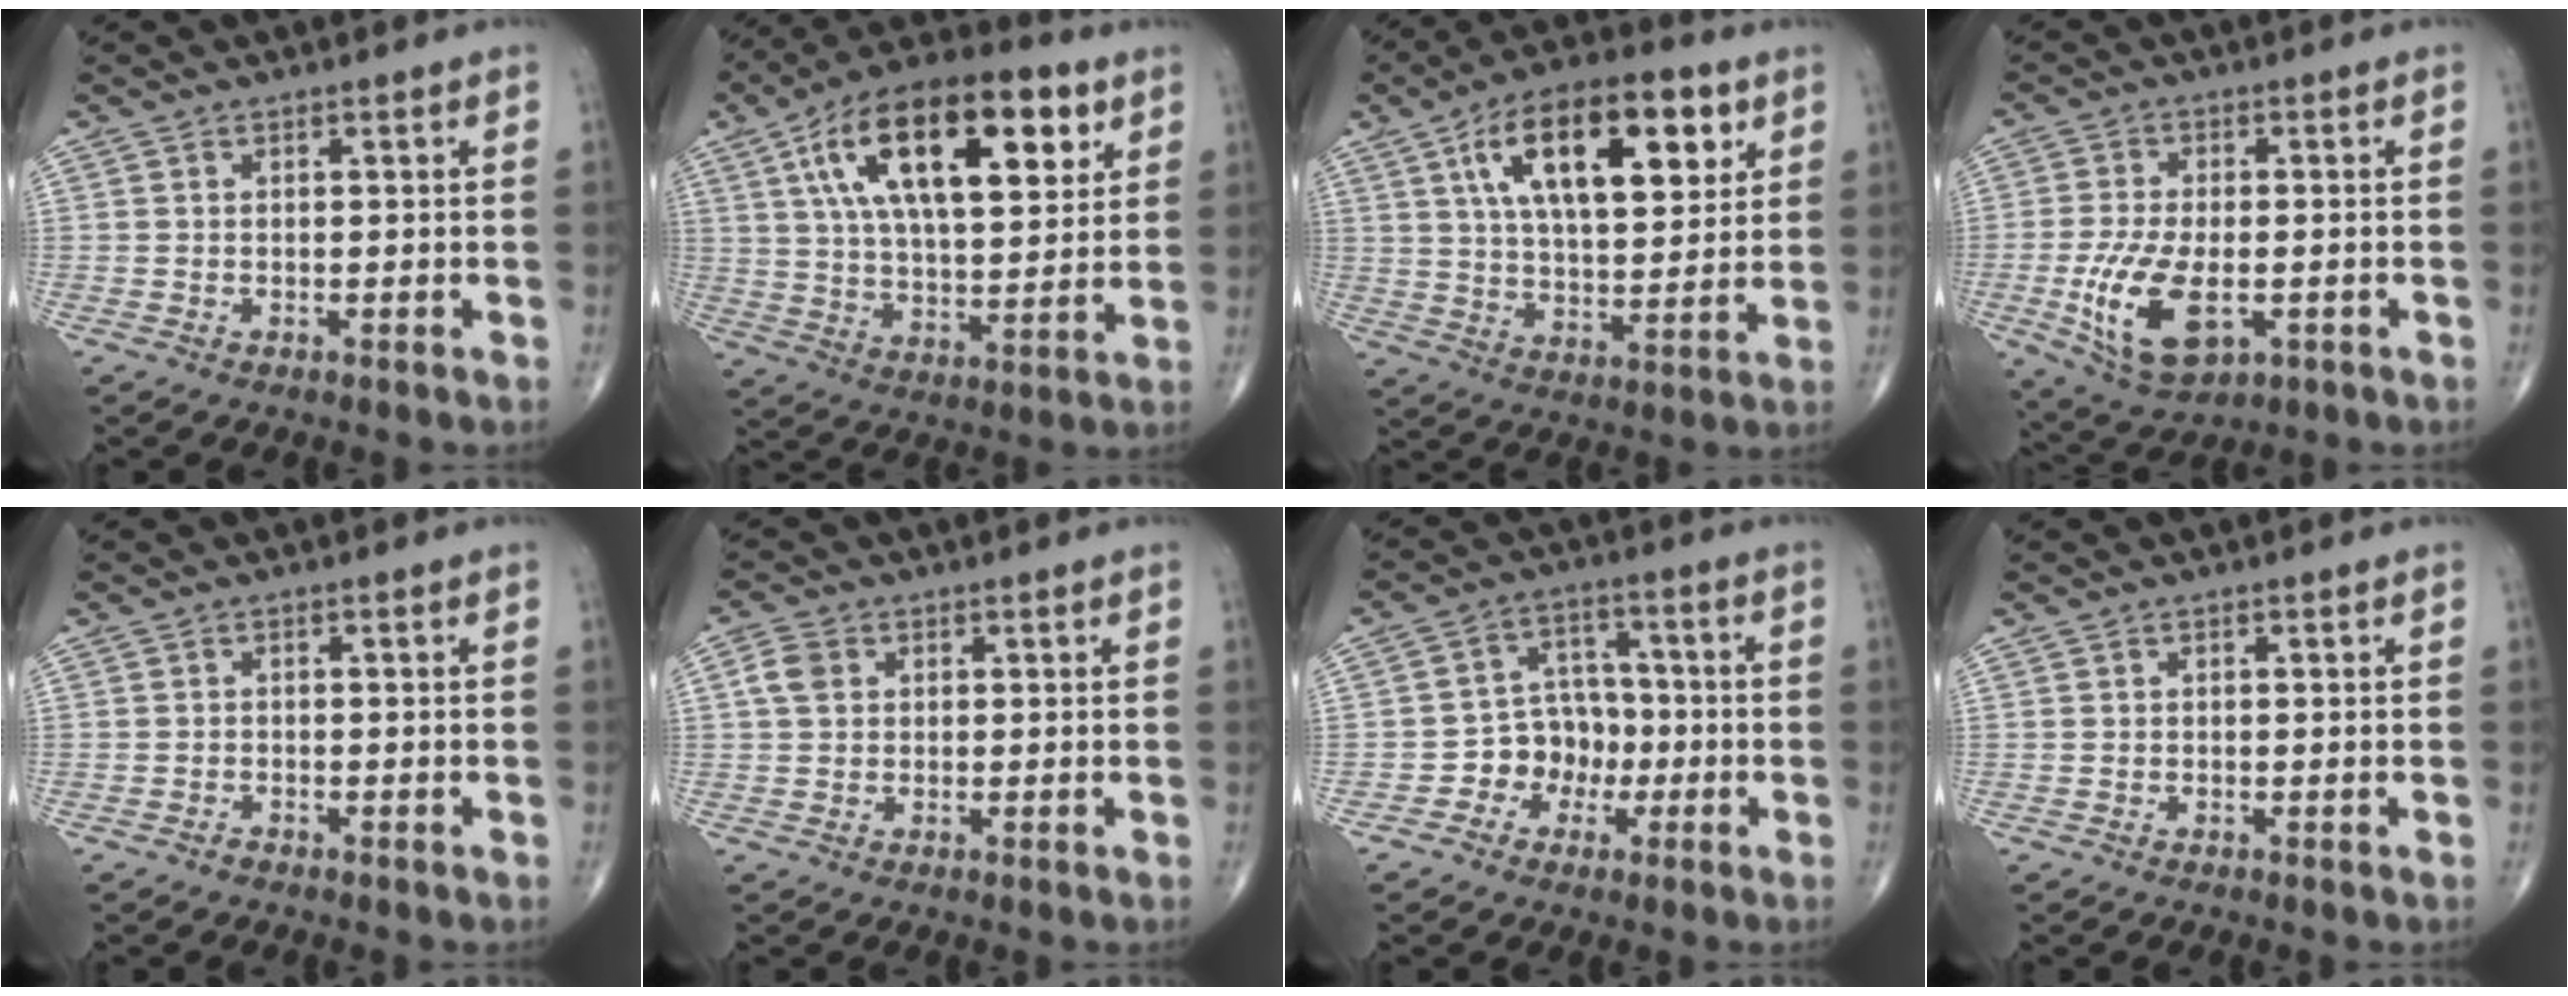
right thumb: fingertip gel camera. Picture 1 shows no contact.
{"total": 24.0, "force": [9.4, 10.6, 19.4], "torque": [-0.308, -0.010, 0.151]}
{"total": 20.4, "force": [8.1, 9.1, 16.4], "torque": [-0.237, -0.020, 0.131]}
{"total": 12.6, "force": [-3.1, 6.3, 10.4], "torque": [-0.203, -0.008, -0.044]}
{"total": 0.6, "force": [-0.5, 0.2, 0.1], "torque": [-0.001, 0.000, -0.013]}
{"total": 3.6, "force": [0.9, 2.8, 2.0], "torque": [-0.039, 0.007, 0.014]}
{"total": 7.8, "force": [-2.4, 6.6, 3.5], "torque": [-0.013, 0.036, -0.048]}
{"total": 0.0}